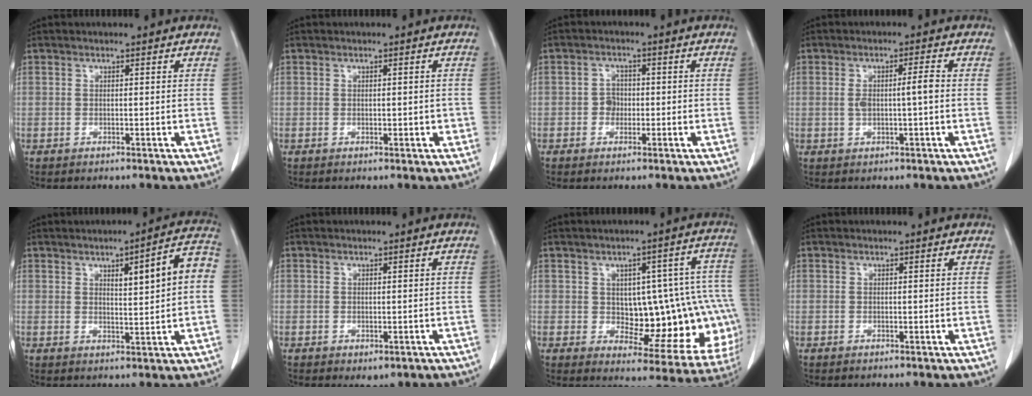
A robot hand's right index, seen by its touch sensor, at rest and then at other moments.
{"total": 1.2, "force": [0.0, 0.9, 0.9], "torque": [-0.007, 0.006, 0.006]}
{"total": 2.3, "force": [-0.5, 2.0, 1.0], "torque": [-0.007, 0.010, -0.007]}
{"total": 3.7, "force": [0.1, 0.4, 3.6], "torque": [-0.067, 0.012, 0.008]}
{"total": 8.1, "force": [1.3, 1.0, 7.9], "torque": [-0.108, 0.021, 0.019]}
{"total": 2.3, "force": [-1.2, 1.6, 1.2], "torque": [-0.007, 0.000, -0.005]}
{"total": 15.7, "force": [-0.8, 7.3, 13.8], "torque": [-0.128, 0.037, 0.012]}
{"total": 0.0}